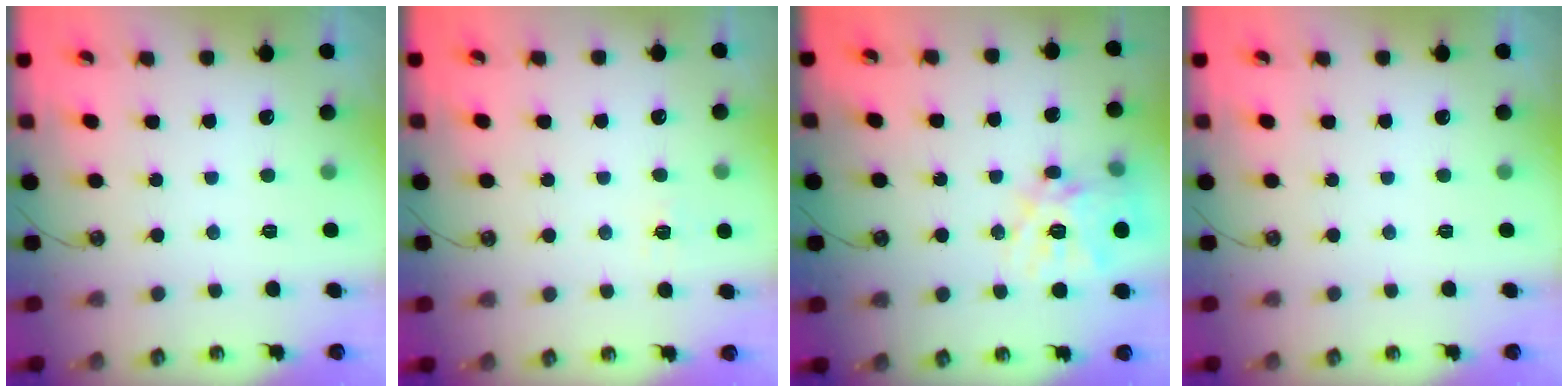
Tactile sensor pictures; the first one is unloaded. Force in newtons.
{"total": 5.6, "press": 5.6, "slide": 0.6}
{"total": 15.9, "press": 15.9, "slide": 1.4}
{"total": 0.0}